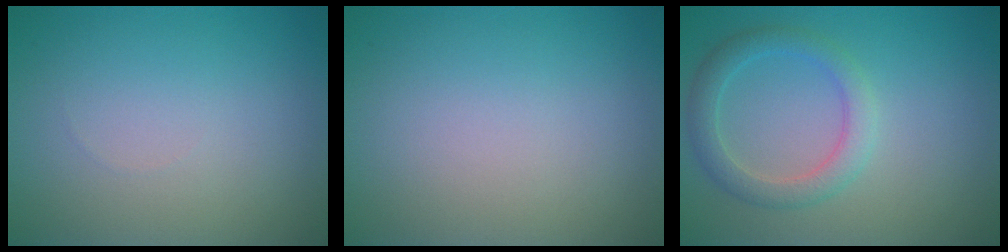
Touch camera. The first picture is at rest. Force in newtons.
{"total": 0.0}
{"total": 2.9, "press": 2.9, "slide": 0.1}